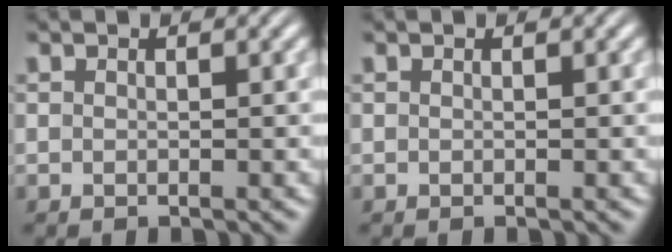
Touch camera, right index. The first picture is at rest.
{"total": 0.0}